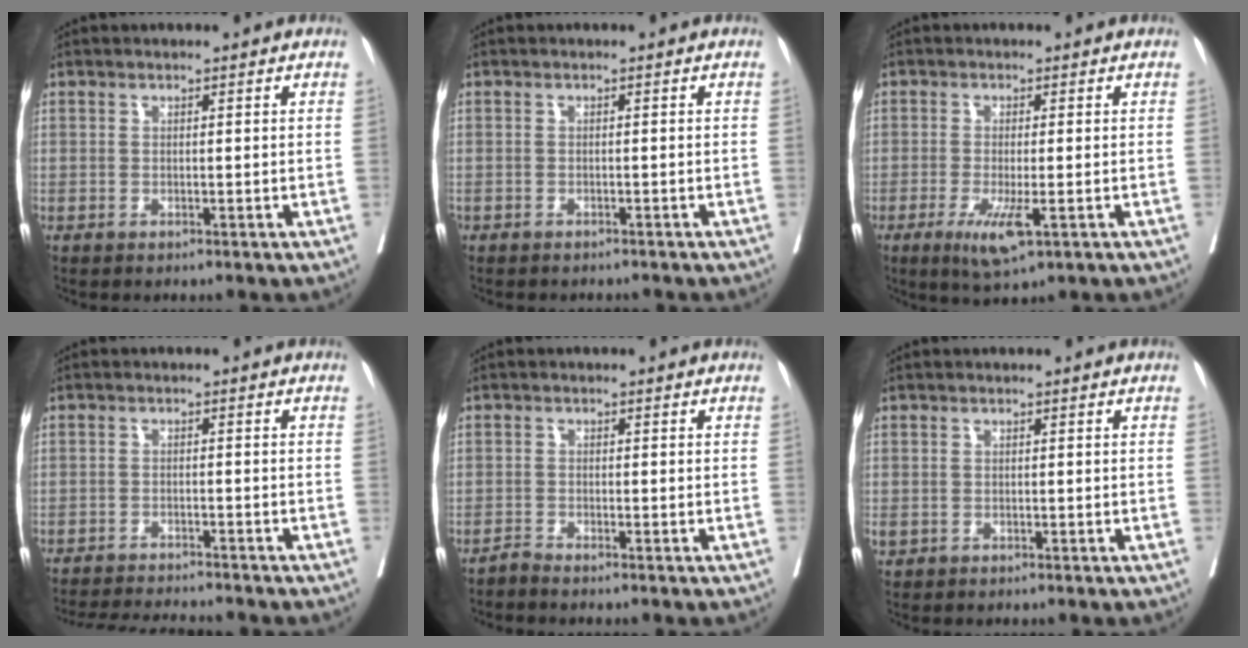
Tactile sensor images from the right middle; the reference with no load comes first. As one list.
[{"total": 2.8, "force": [-2.5, 1.1, 0.6], "torque": [-0.010, -0.003, -0.034]}, {"total": 6.0, "force": [-2.5, 0.5, 5.4], "torque": [-0.101, -0.018, -0.039]}, {"total": 8.9, "force": [-8.5, 0.2, 2.6], "torque": [-0.037, -0.011, -0.128]}, {"total": 1.0, "force": [-1.0, -0.2, -0.1], "torque": [0.004, -0.002, -0.020]}, {"total": 0.9, "force": [-0.2, 0.8, 0.4], "torque": [-0.010, 0.002, 0.002]}]